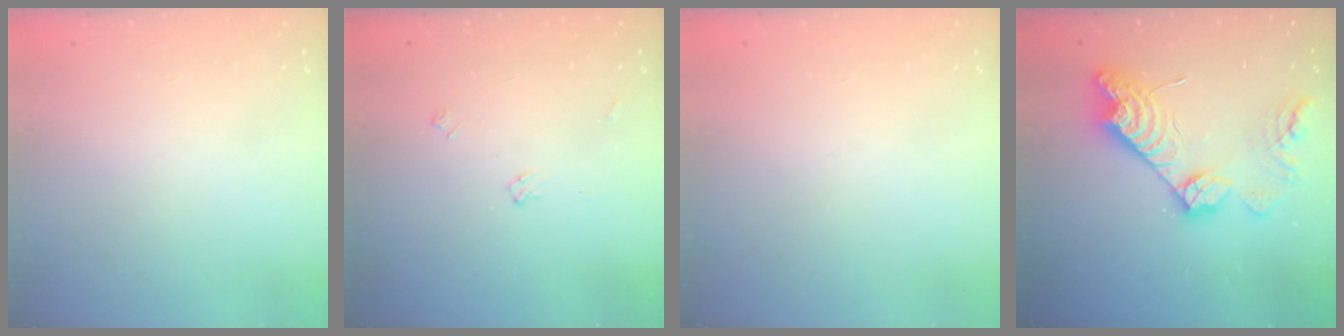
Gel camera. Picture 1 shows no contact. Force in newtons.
{"total": 4.3, "press": 4.2, "slide": 0.7}
{"total": 0.0}
{"total": 16.1, "press": 16.1, "slide": 0.9}